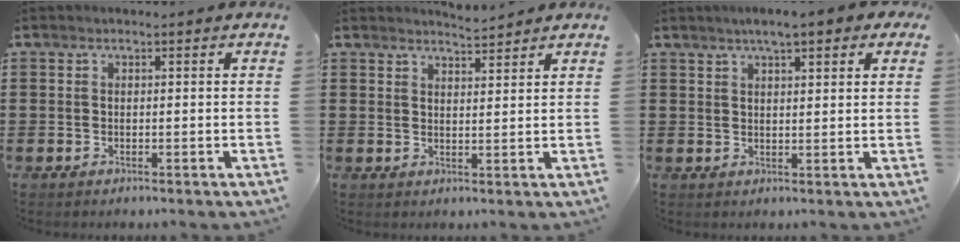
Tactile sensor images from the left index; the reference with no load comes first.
{"total": 3.0, "force": [3.0, -0.2, 0.4], "torque": [-0.015, -0.009, 0.056]}
{"total": 3.8, "force": [2.6, 0.7, 2.7], "torque": [-0.059, 0.008, 0.044]}